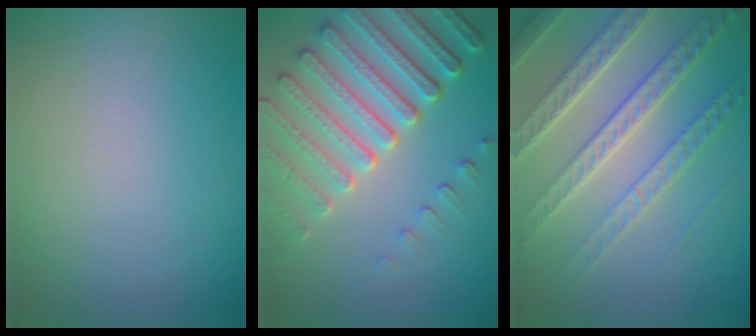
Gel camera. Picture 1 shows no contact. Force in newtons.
{"total": 7.6, "press": 5.7, "slide": 5.1}
{"total": 7.2, "press": 5.1, "slide": 5.1}